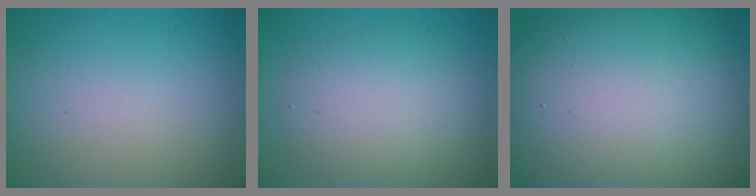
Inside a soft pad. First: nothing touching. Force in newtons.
{"total": 5.5, "press": 5.5, "slide": 0.4}
{"total": 19.8, "press": 19.8, "slide": 1.2}